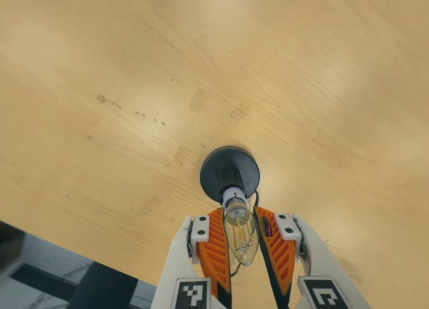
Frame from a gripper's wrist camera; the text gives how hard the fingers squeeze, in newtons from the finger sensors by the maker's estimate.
{"total": 12.6, "left": 12.7, "right": 12.5}